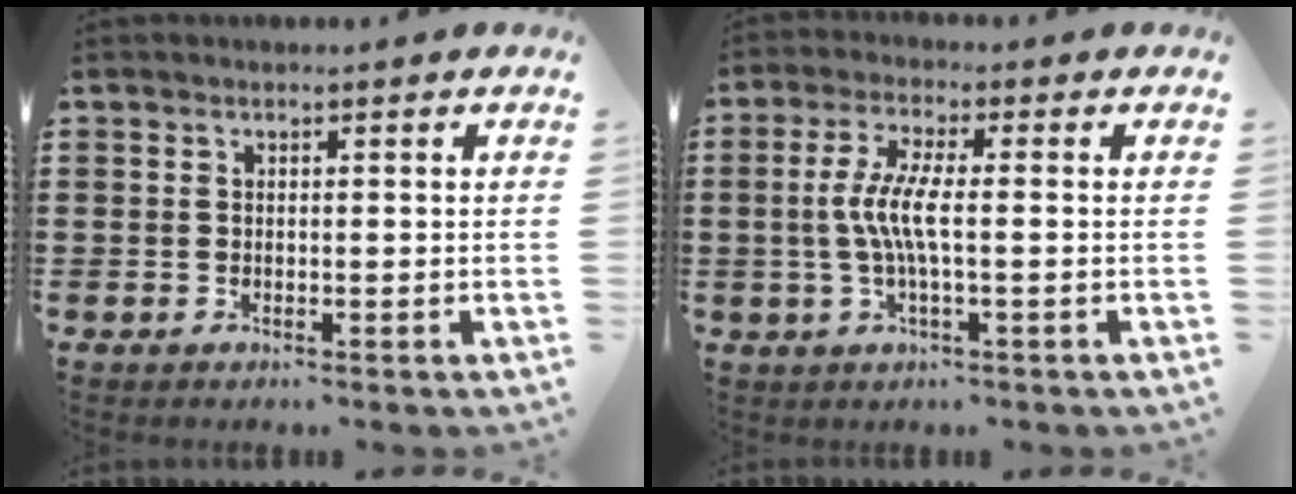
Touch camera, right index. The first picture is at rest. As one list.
[{"total": 5.9, "force": [-0.7, 1.0, 5.8], "torque": [-0.133, -0.011, -0.024]}]